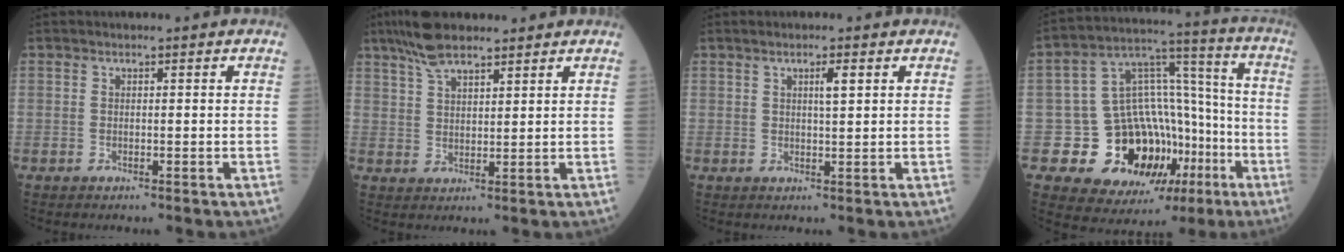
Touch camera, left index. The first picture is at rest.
{"total": 6.2, "force": [5.0, 1.5, 3.4], "torque": [-0.075, 0.019, 0.096]}
{"total": 2.1, "force": [0.9, 0.1, 1.8], "torque": [-0.034, 0.003, 0.017]}
{"total": 17.7, "force": [-7.1, 12.6, 10.1], "torque": [-0.144, 0.061, -0.092]}